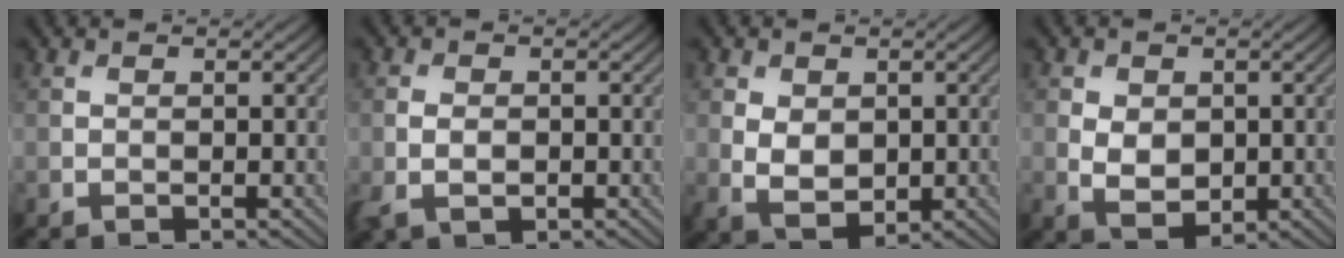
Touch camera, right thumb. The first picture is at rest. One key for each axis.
{"total": 3.3, "fx": -0.9, "fy": 2.2, "fz": 2.4, "tx": -0.060, "ty": -0.005, "tz": -0.017}
{"total": 4.3, "fx": 0.7, "fy": 3.1, "fz": 3.0, "tx": -0.072, "ty": -0.004, "tz": 0.017}
{"total": 4.1, "fx": 0.2, "fy": 3.0, "fz": 2.7, "tx": -0.064, "ty": -0.004, "tz": 0.006}